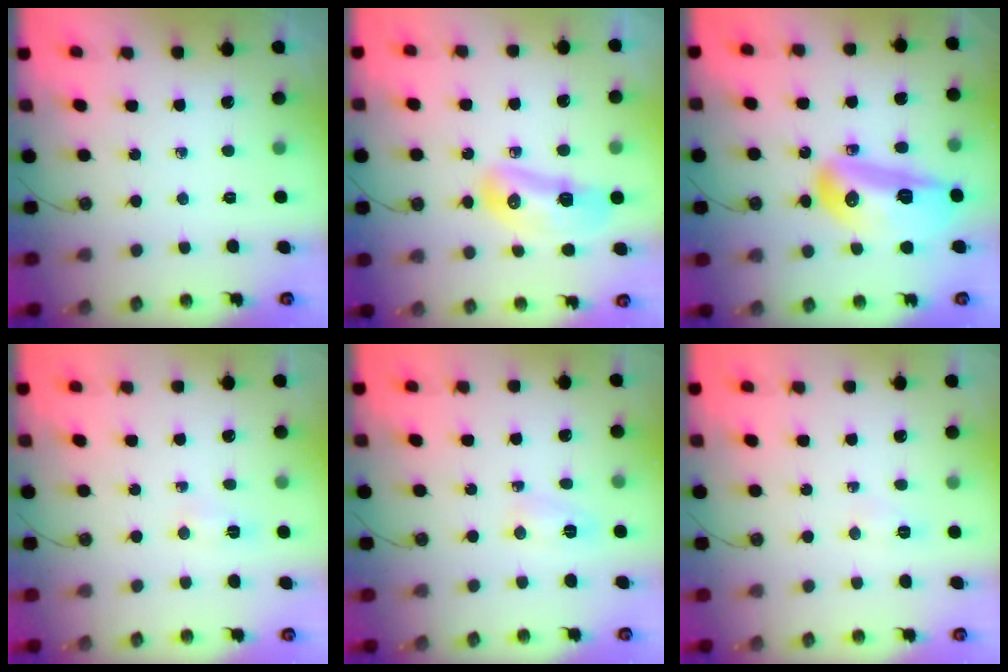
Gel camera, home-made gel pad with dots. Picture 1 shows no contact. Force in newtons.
{"total": 10.6, "press": 10.5, "slide": 1.5}
{"total": 27.5, "press": 21.3, "slide": 17.4}
{"total": 2.6, "press": 2.6, "slide": 0.3}
{"total": 2.5, "press": 2.1, "slide": 1.4}
{"total": 4.4, "press": 4.1, "slide": 1.7}